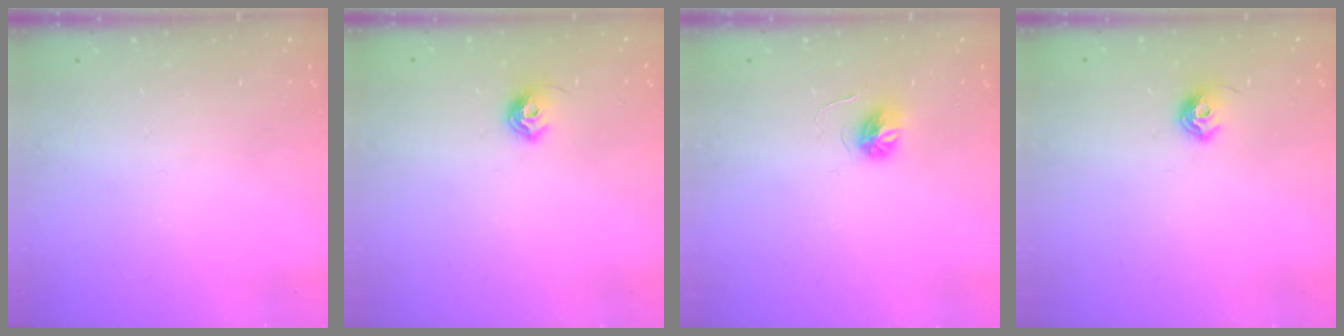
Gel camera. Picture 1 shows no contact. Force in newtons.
{"total": 7.2, "press": 7.1, "slide": 0.9}
{"total": 5.2, "press": 5.2, "slide": 0.6}
{"total": 7.2, "press": 7.1, "slide": 0.9}